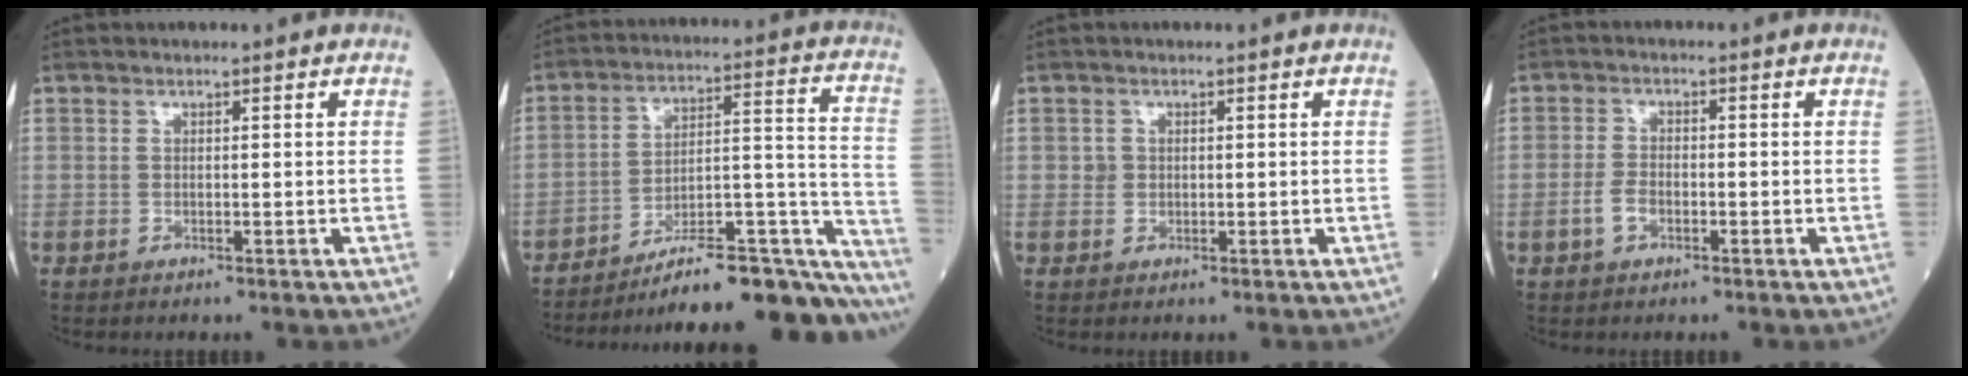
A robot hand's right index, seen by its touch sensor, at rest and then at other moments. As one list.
[{"total": 25.7, "force": [-22.9, 2.4, 11.4], "torque": [-0.077, 0.031, -0.325]}, {"total": 1.3, "force": [0.2, 1.3, 0.3], "torque": [-0.004, 0.000, 0.004]}, {"total": 2.8, "force": [-1.2, 1.5, 2.1], "torque": [-0.047, 0.004, -0.023]}]